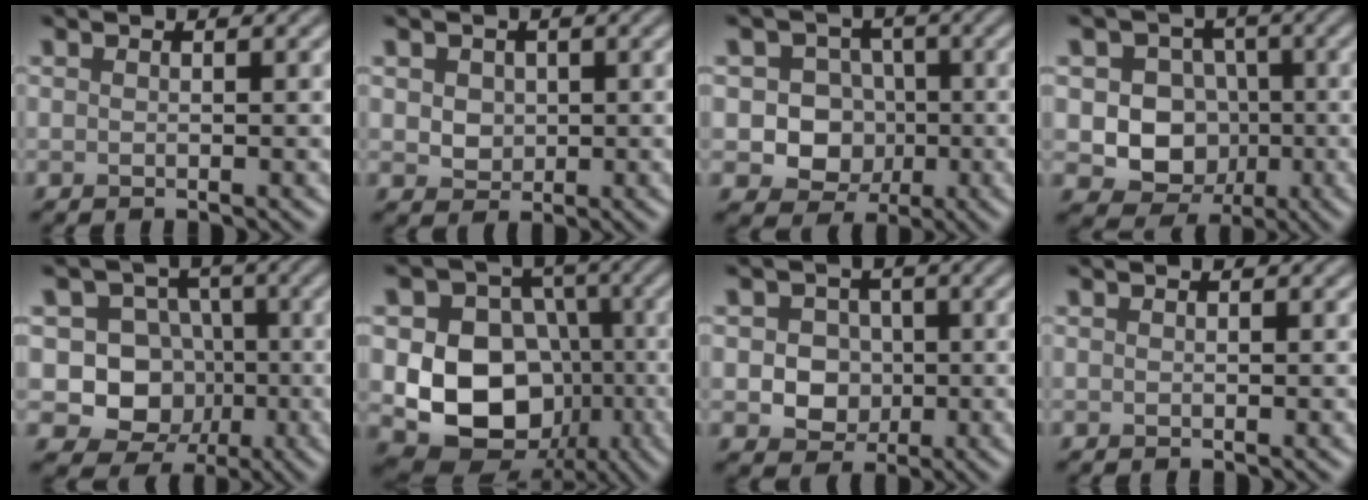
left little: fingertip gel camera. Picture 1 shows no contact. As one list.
[{"total": 2.7, "force": [0.8, 2.2, 1.3], "torque": [-0.031, 0.008, 0.020]}, {"total": 6.0, "force": [-0.6, 5.5, 2.3], "torque": [-0.018, 0.015, -0.031]}, {"total": 6.6, "force": [-0.3, 6.0, 2.7], "torque": [-0.024, 0.006, -0.021]}, {"total": 8.0, "force": [-0.6, 7.4, 3.0], "torque": [-0.041, 0.014, -0.037]}, {"total": 10.8, "force": [-1.6, 8.7, 6.1], "torque": [-0.086, -0.018, -0.043]}, {"total": 3.5, "force": [-0.3, 3.0, 1.7], "torque": [-0.018, -0.002, -0.011]}, {"total": 0.0}]